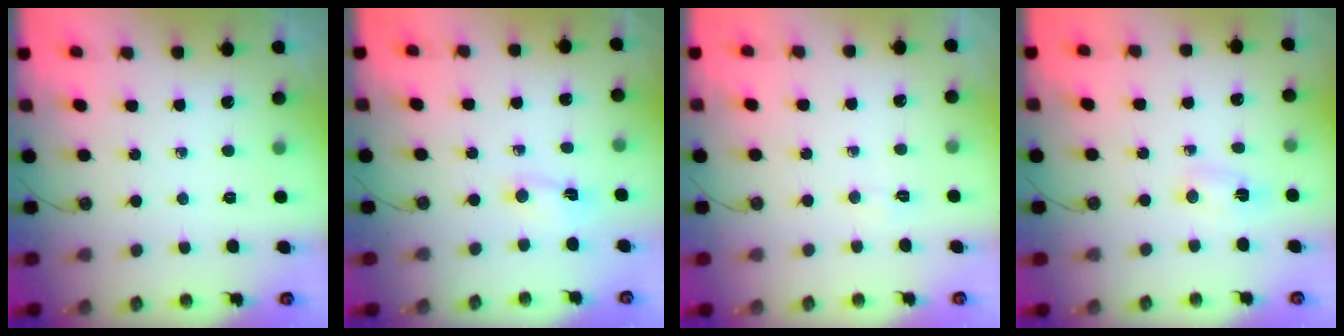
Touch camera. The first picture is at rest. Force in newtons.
{"total": 1.0, "press": 1.0, "slide": 0.4}
{"total": 2.9, "press": 2.6, "slide": 1.4}
{"total": 2.9, "press": 1.6, "slide": 2.4}